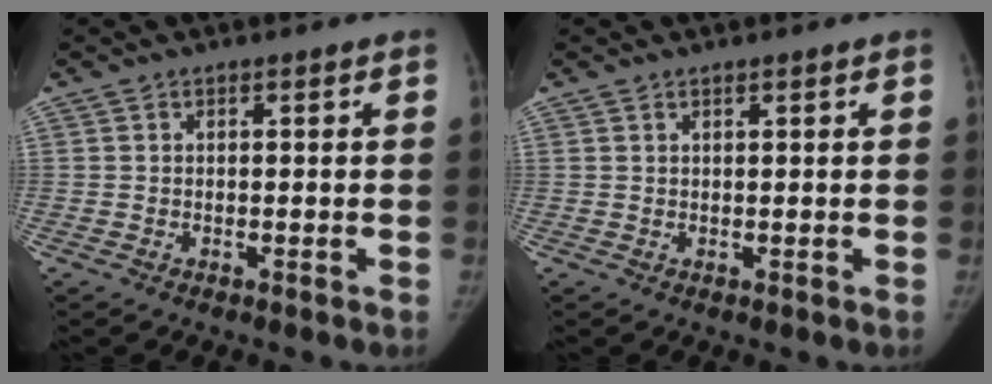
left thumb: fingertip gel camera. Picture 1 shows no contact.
{"total": 0.5, "force": [0.4, 0.0, 0.3], "torque": [-0.006, -0.002, 0.008]}